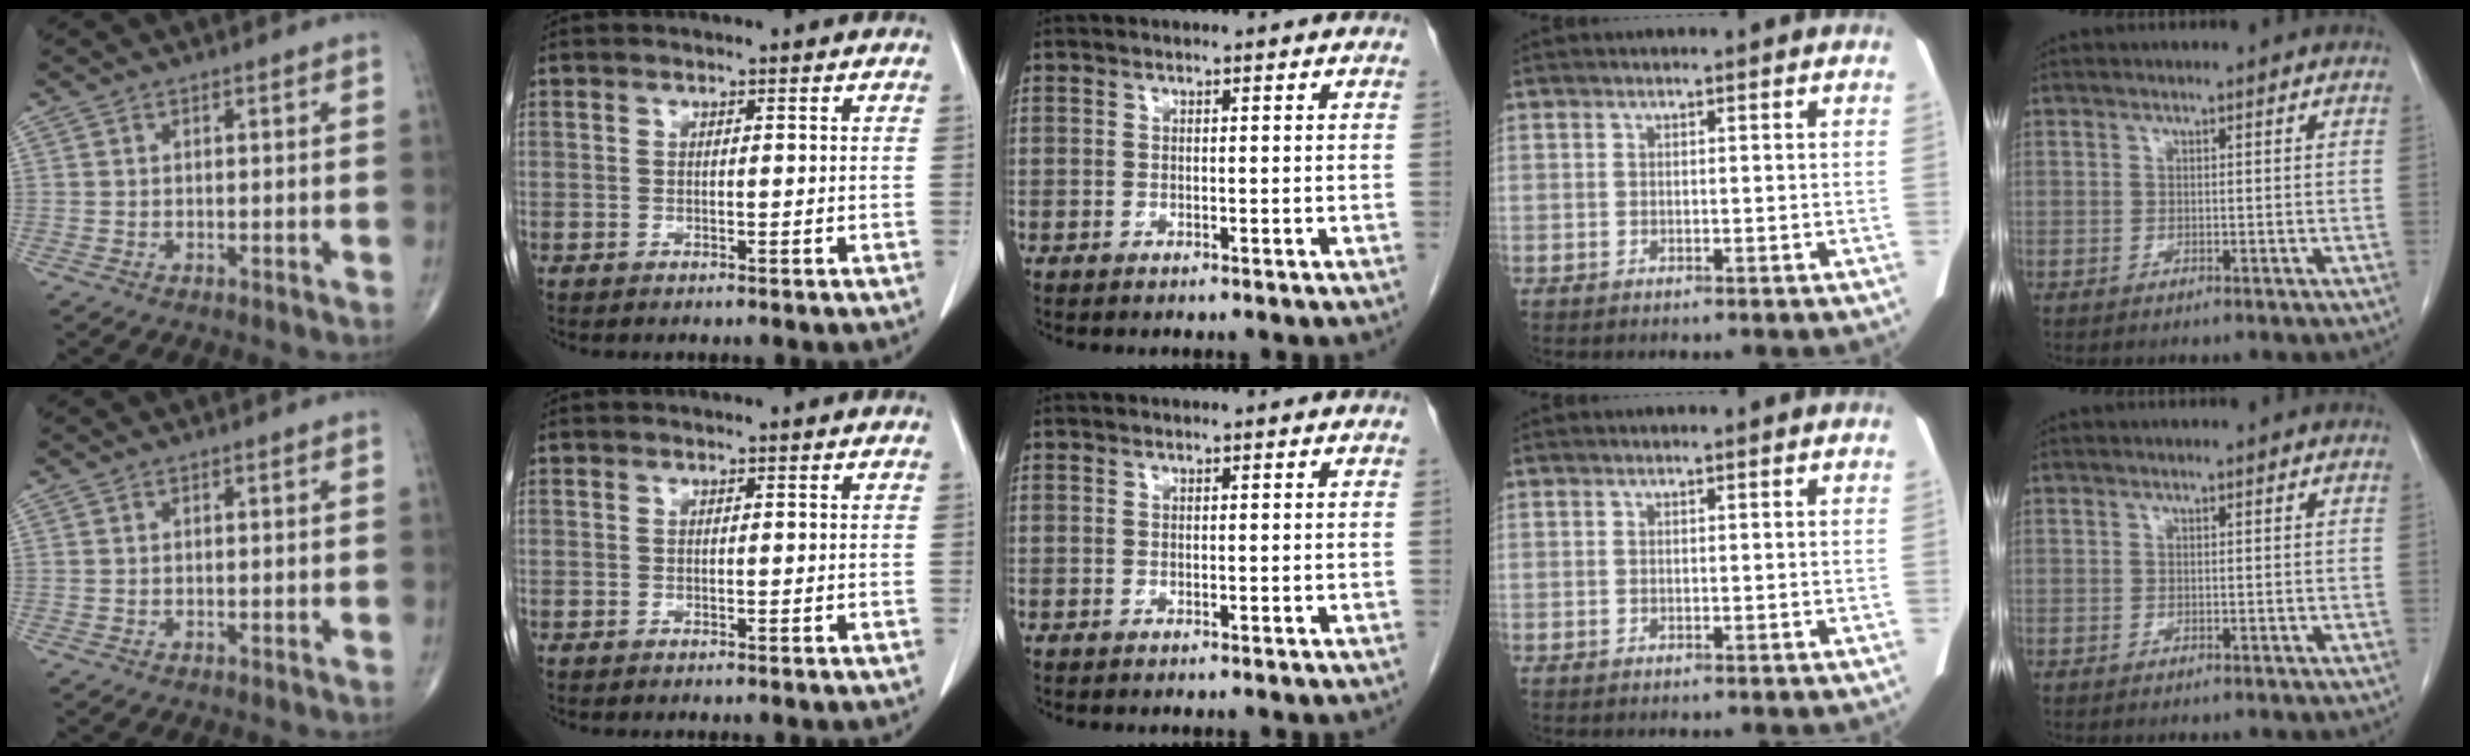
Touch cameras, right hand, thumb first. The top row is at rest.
{}